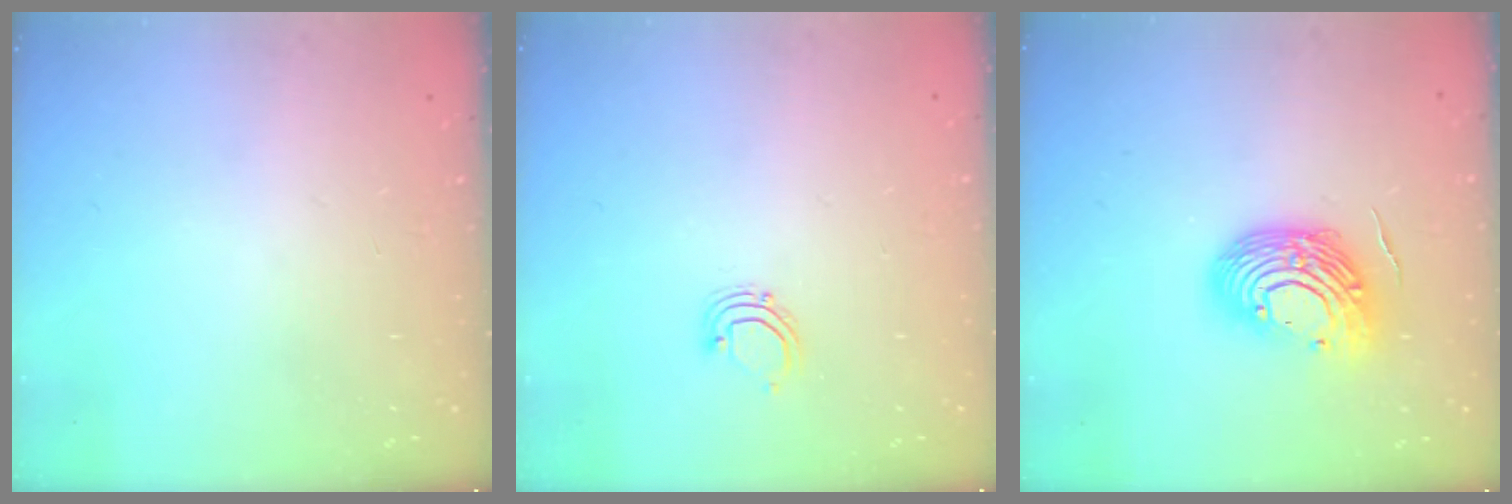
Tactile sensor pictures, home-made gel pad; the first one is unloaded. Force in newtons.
{"total": 3.4, "press": 3.3, "slide": 0.8}
{"total": 12.9, "press": 12.7, "slide": 2.1}